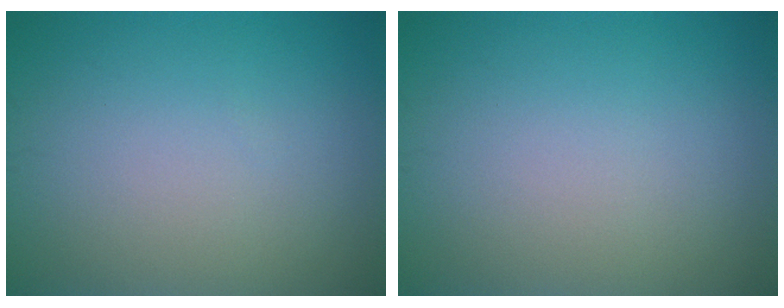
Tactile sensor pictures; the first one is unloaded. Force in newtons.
{"total": 0.0}